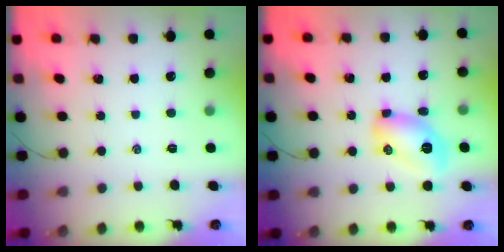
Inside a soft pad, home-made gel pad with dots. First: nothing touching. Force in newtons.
{"total": 9.5, "press": 9.4, "slide": 1.3}